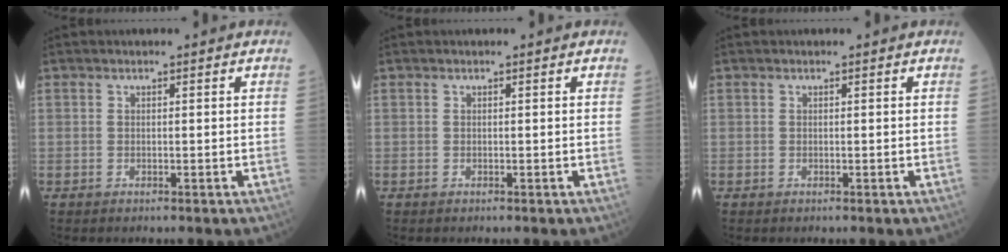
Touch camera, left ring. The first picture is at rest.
{"total": 0.0}
{"total": 0.0}